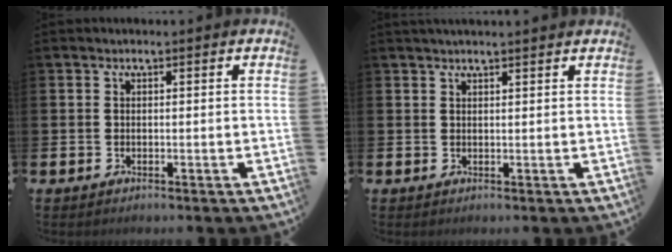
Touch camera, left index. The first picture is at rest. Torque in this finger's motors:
{"motor_torque": [0.97, -1.16, 0.31, 0.05]}